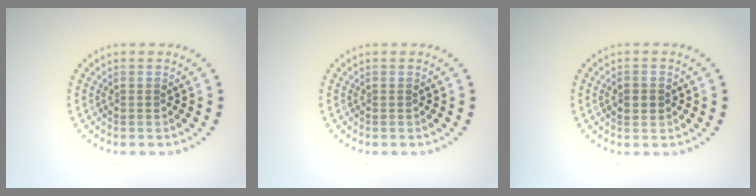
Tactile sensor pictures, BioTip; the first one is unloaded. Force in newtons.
{"total": 0.0}
{"total": 1.4, "press": 1.4, "slide": 0.0}